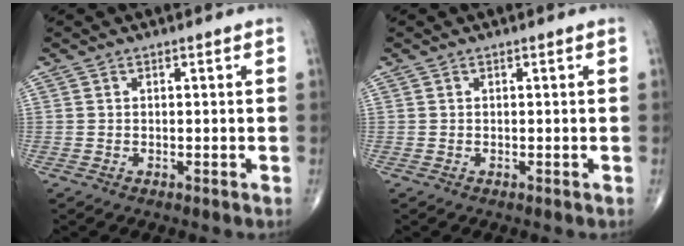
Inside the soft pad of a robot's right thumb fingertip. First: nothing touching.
{"total": 0.0}